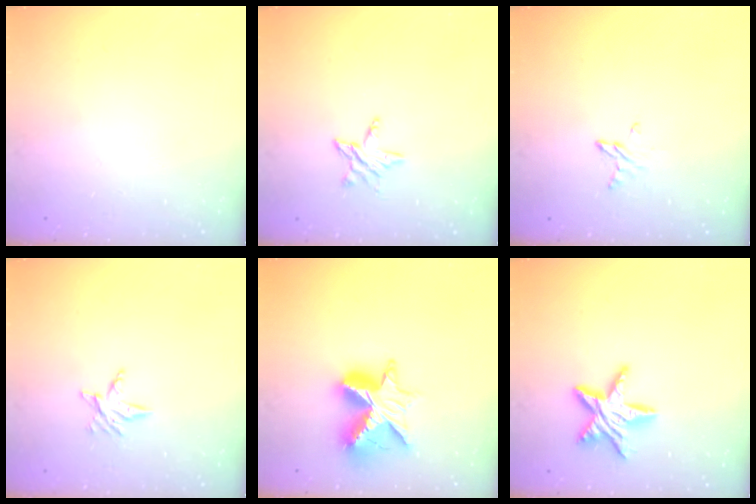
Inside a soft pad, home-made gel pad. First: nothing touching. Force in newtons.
{"total": 5.8, "press": 5.8, "slide": 0.4}
{"total": 3.9, "press": 3.9, "slide": 0.4}
{"total": 4.0, "press": 3.9, "slide": 0.5}
{"total": 12.0, "press": 11.9, "slide": 1.3}
{"total": 11.9, "press": 11.9, "slide": 0.7}